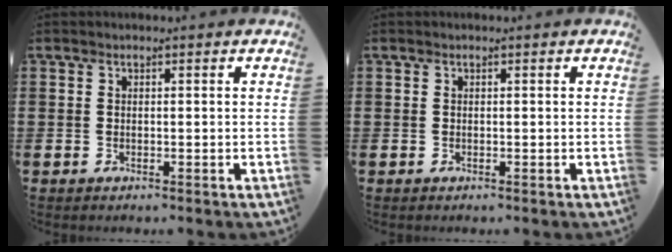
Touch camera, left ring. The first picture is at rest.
{"total": 0.0}